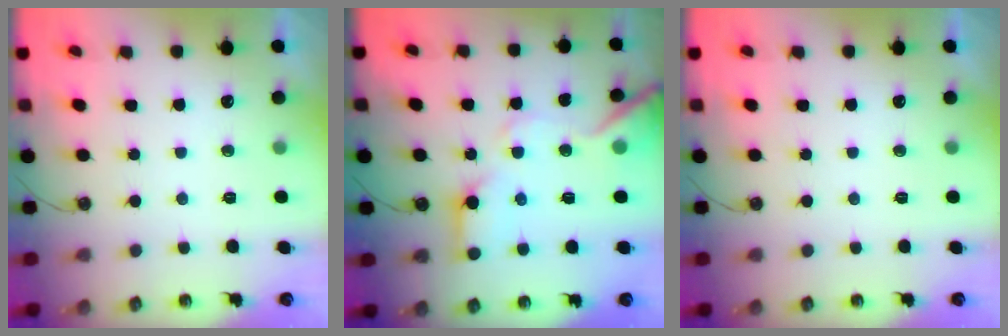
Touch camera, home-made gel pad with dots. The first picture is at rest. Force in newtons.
{"total": 13.5, "press": 13.4, "slide": 1.5}
{"total": 0.0}